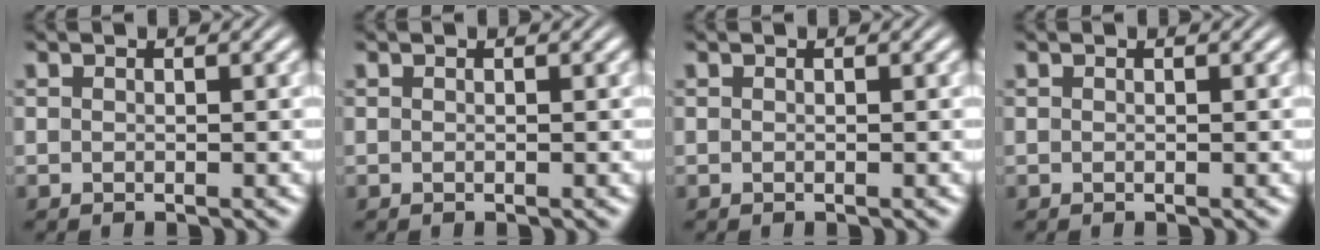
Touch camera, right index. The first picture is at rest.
{"total": 0.0}
{"total": 0.0}
{"total": 0.0}